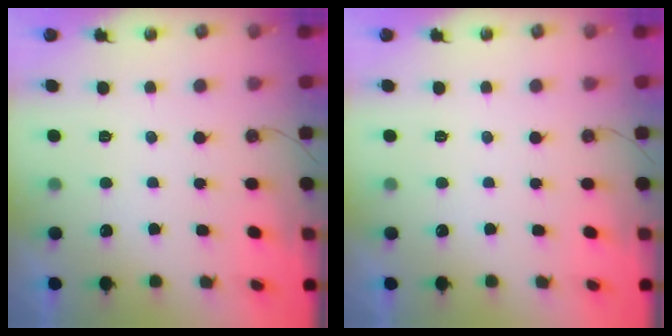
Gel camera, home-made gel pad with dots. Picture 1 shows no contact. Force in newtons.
{"total": 0.0}